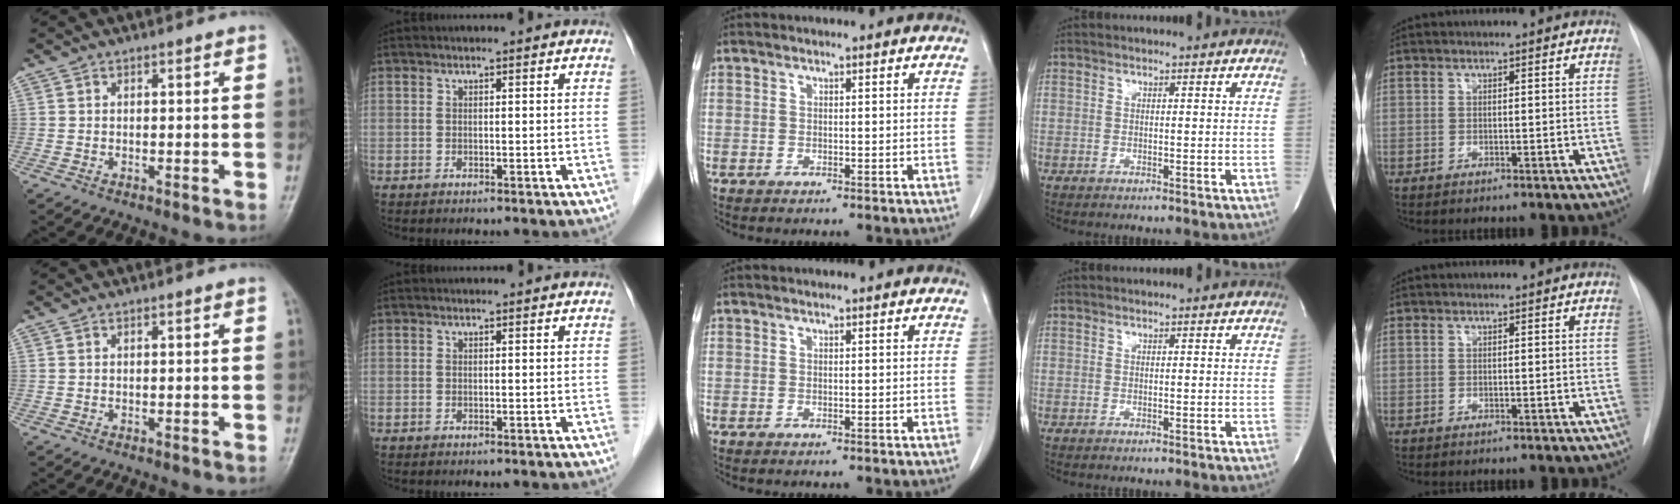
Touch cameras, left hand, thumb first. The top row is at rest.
{}